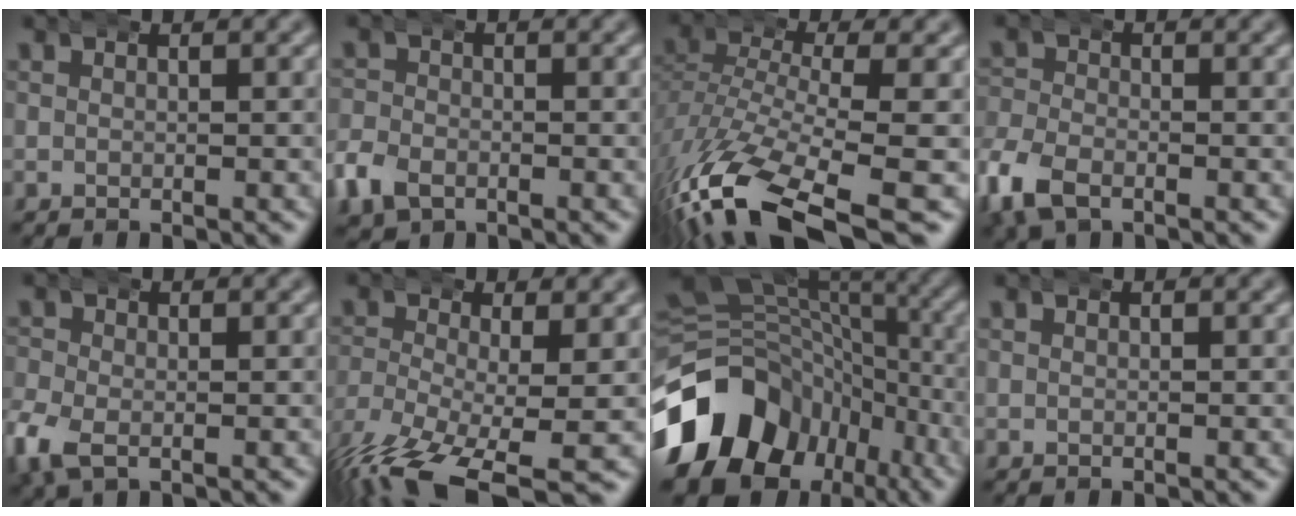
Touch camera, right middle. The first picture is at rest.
{"total": 3.0, "force": [-1.4, 2.4, 1.2], "torque": [-0.037, -0.008, -0.024]}
{"total": 10.0, "force": [-6.1, 3.5, 7.2], "torque": [-0.163, -0.047, -0.075]}
{"total": 4.1, "force": [-2.1, 2.8, 2.2], "torque": [-0.067, -0.013, -0.034]}
{"total": 3.3, "force": [-1.3, 2.4, 2.0], "torque": [-0.068, -0.016, -0.015]}
{"total": 6.9, "force": [-4.9, 2.2, 4.4], "torque": [-0.100, -0.045, -0.058]}
{"total": 16.8, "force": [-5.6, 13.4, 8.4], "torque": [-0.148, -0.030, -0.088]}
{"total": 0.0}